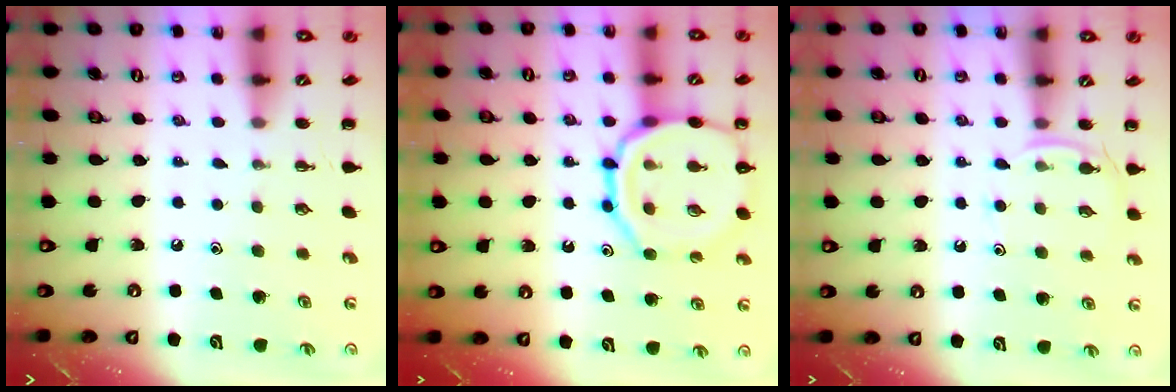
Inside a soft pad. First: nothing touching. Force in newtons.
{"total": 15.7, "press": 15.6, "slide": 1.4}
{"total": 4.5, "press": 4.3, "slide": 1.3}